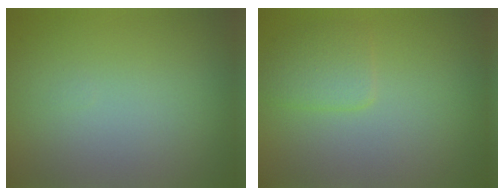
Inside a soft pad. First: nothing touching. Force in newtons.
{"total": 2.0, "press": 2.0, "slide": 0.1}